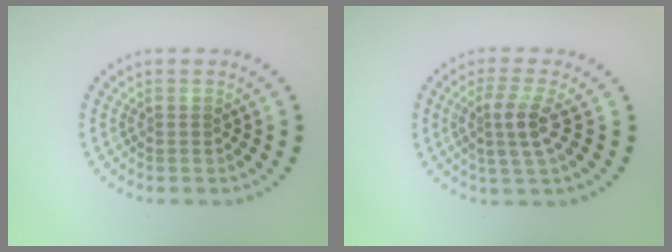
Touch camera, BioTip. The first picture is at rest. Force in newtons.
{"total": 2.9, "press": 2.5, "slide": 1.5}